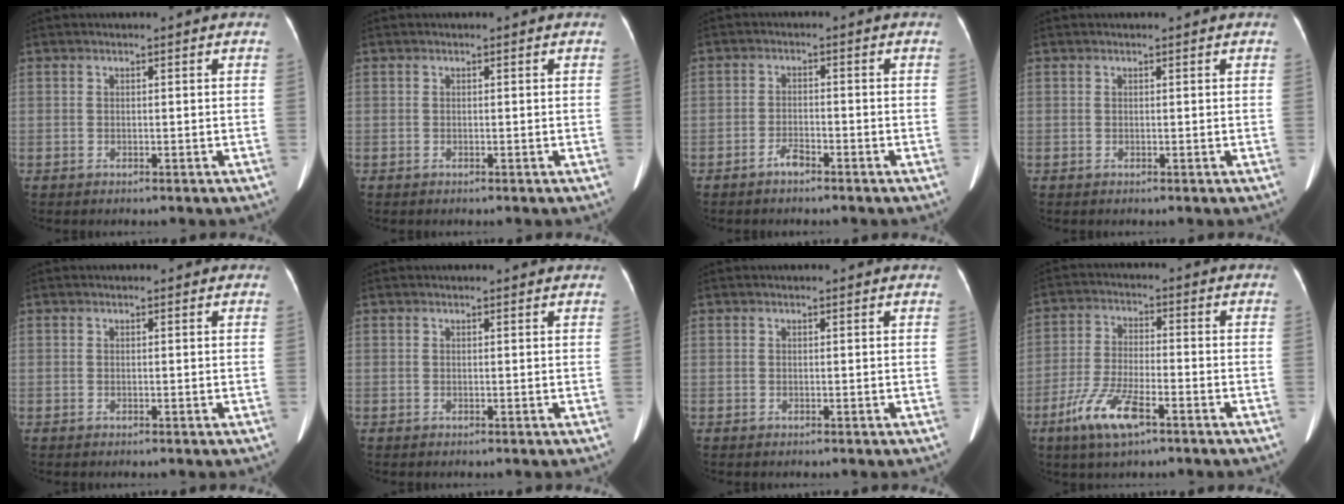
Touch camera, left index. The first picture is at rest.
{"total": 0.0}
{"total": 2.2, "force": [-1.8, 0.6, 1.1], "torque": [-0.023, 0.000, -0.032]}
{"total": 0.0}
{"total": 0.6, "force": [0.5, 0.3, 0.1], "torque": [-0.007, 0.000, 0.002]}
{"total": 2.3, "force": [2.2, 0.2, 0.6], "torque": [-0.013, 0.009, 0.019]}
{"total": 0.9, "force": [0.9, 0.1, 0.2], "torque": [-0.010, 0.004, 0.006]}
{"total": 8.7, "force": [-4.9, 2.0, 6.9], "torque": [-0.145, -0.011, -0.091]}